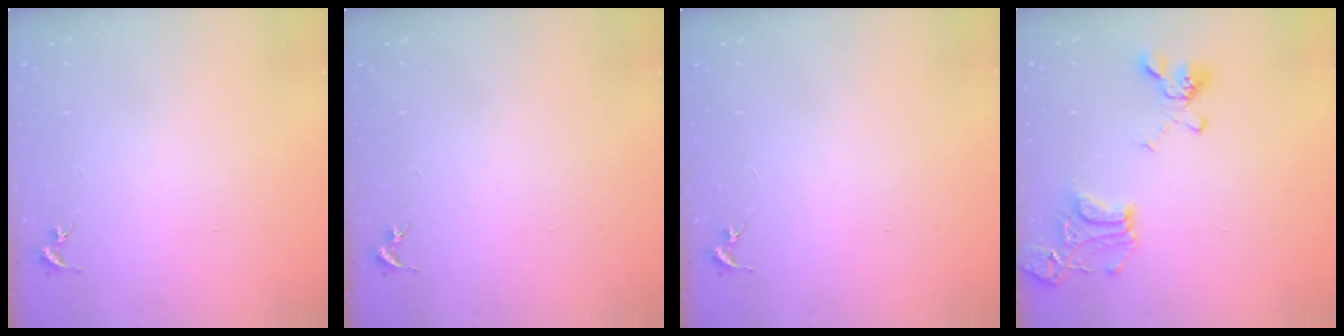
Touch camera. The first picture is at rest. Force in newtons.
{"total": 0.0}
{"total": 0.0}
{"total": 18.3, "press": 18.2, "slide": 1.7}